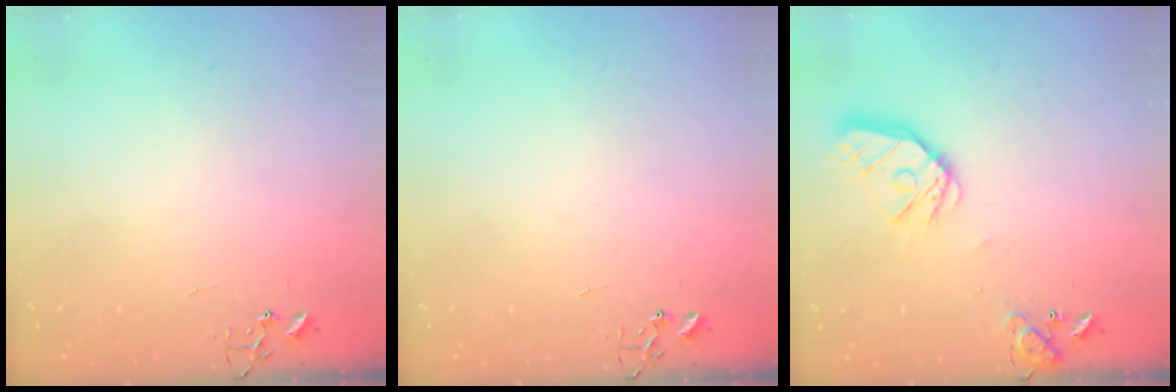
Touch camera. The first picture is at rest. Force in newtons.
{"total": 0.0}
{"total": 15.4, "press": 15.3, "slide": 2.1}